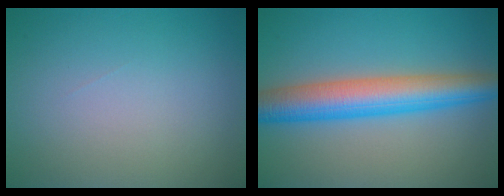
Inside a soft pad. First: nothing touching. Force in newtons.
{"total": 7.1, "press": 7.1, "slide": 0.2}